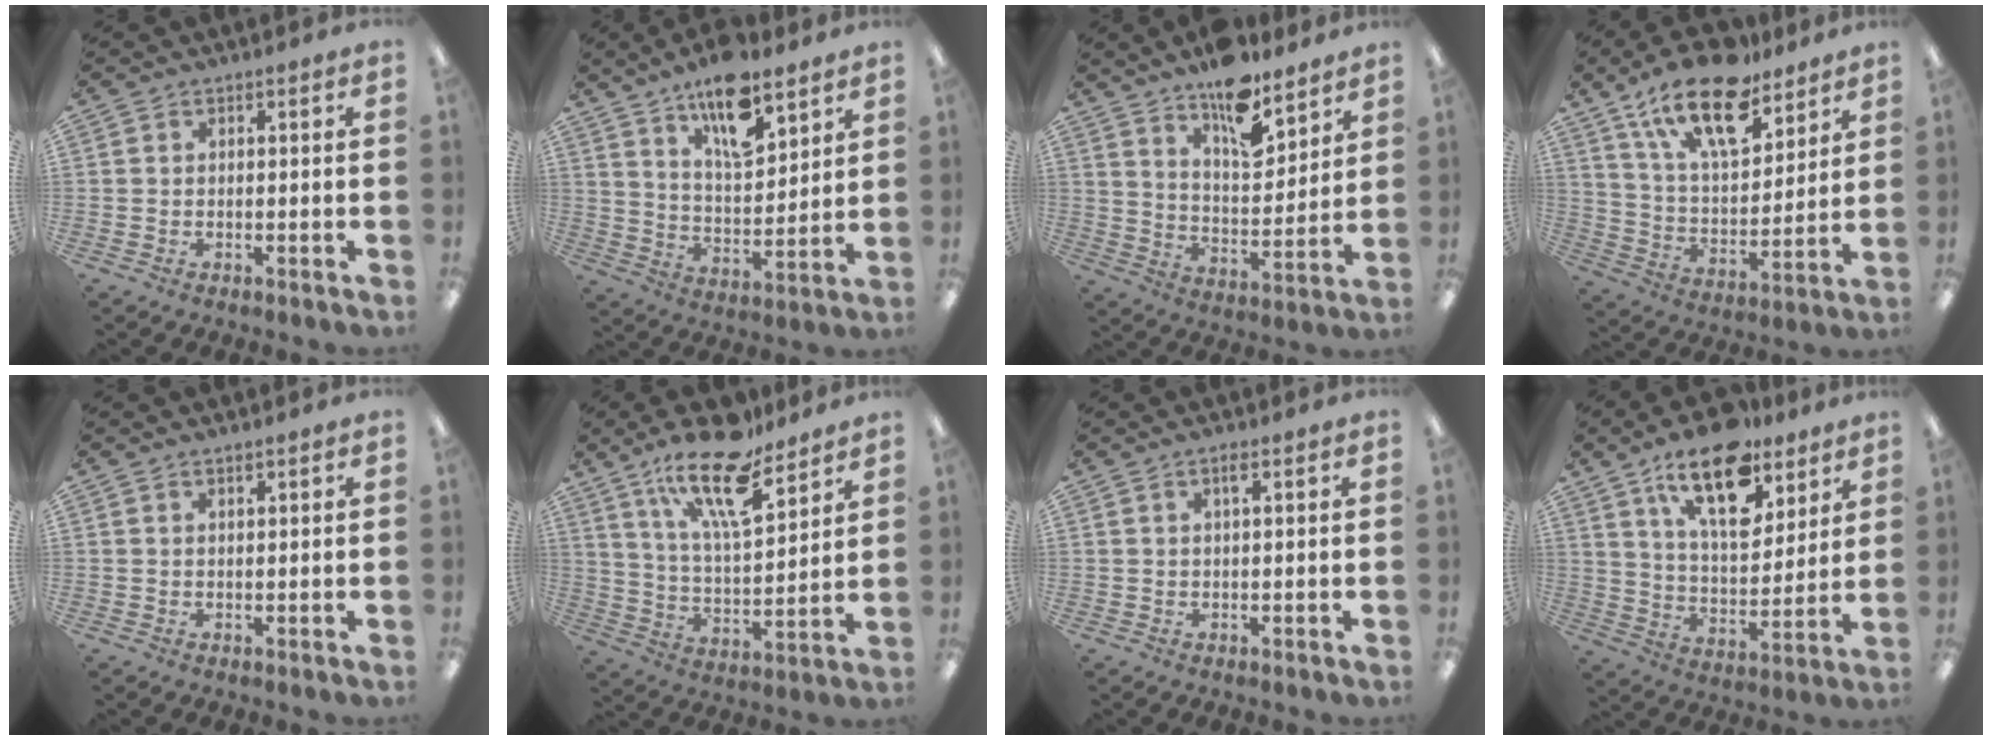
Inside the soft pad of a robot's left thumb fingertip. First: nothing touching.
{"total": 15.3, "force": [10.8, 5.8, 9.1], "torque": [-0.144, -0.059, 0.184]}
{"total": 13.0, "force": [10.4, 4.6, 6.3], "torque": [-0.091, -0.074, 0.182]}
{"total": 19.8, "force": [13.8, 8.6, 11.4], "torque": [-0.194, -0.073, 0.243]}
{"total": 1.1, "force": [1.0, 0.2, 0.5], "torque": [-0.010, -0.001, 0.017]}
{"total": 19.4, "force": [13.3, 6.6, 12.4], "torque": [-0.215, -0.073, 0.227]}
{"total": 1.8, "force": [1.0, 0.3, 1.5], "torque": [-0.024, -0.001, 0.015]}
{"total": 19.3, "force": [12.2, 9.1, 11.8], "torque": [-0.181, -0.061, 0.206]}